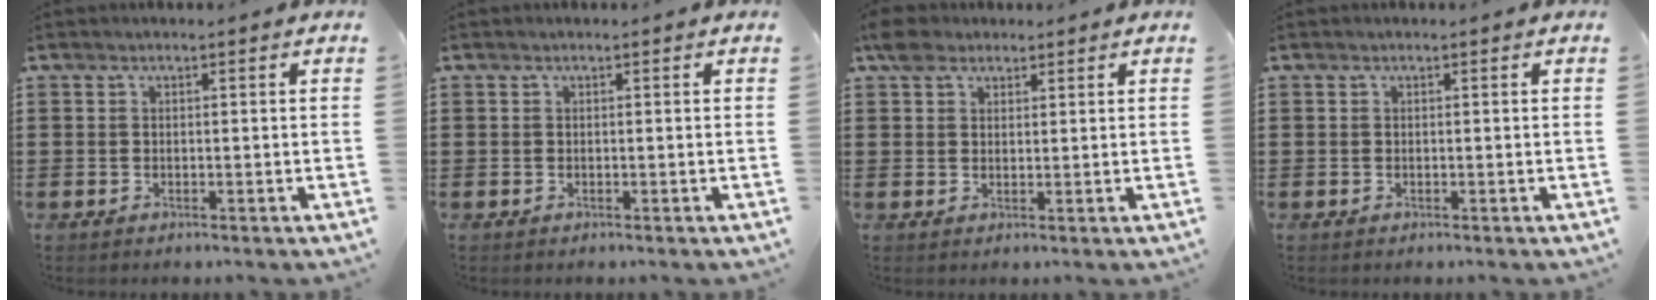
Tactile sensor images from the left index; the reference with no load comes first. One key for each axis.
{"total": 0.0}
{"total": 3.7, "fx": 2.4, "fy": 2.4, "fz": 1.3, "tx": -0.029, "ty": 0.011, "tz": 0.043}
{"total": 0.0}